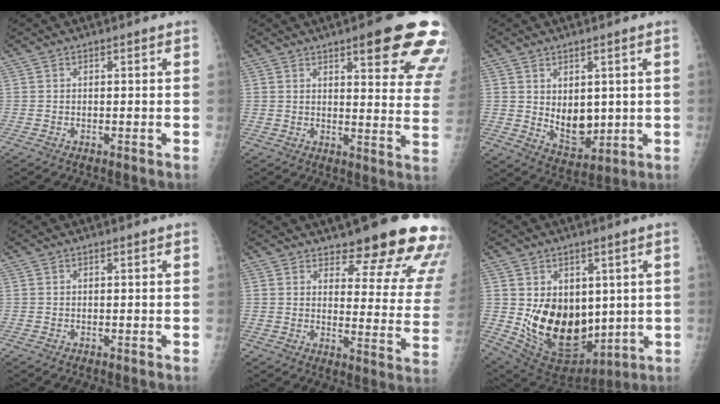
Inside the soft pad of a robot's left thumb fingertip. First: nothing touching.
{"total": 18.4, "force": [11.1, 4.6, 13.9], "torque": [-0.140, -0.044, 0.128]}
{"total": 7.8, "force": [0.8, 5.3, 5.7], "torque": [-0.058, -0.023, 0.036]}
{"total": 0.0}
{"total": 18.2, "force": [14.9, 4.8, 9.4], "torque": [-0.077, -0.109, 0.173]}
{"total": 18.3, "force": [0.9, 12.6, 13.2], "torque": [-0.160, -0.039, 0.052]}